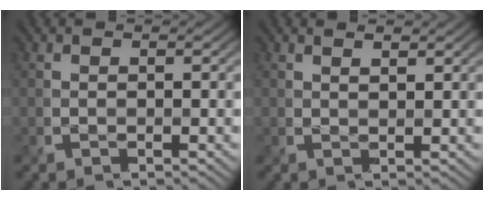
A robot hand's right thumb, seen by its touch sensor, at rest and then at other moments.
{"total": 1.3, "force": [0.9, 0.2, 0.8], "torque": [-0.011, 0.001, 0.021]}